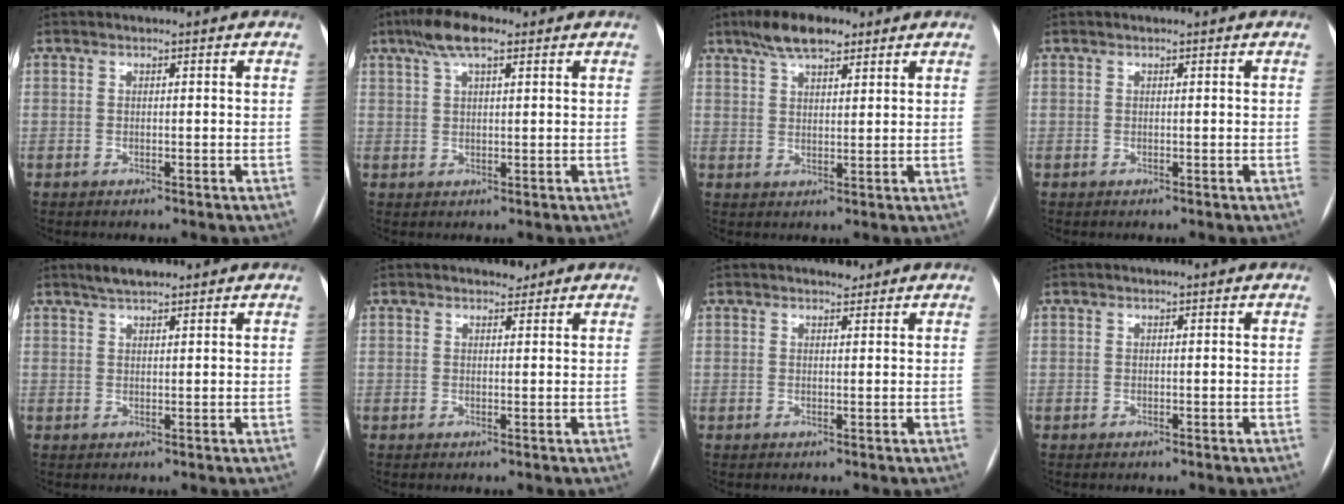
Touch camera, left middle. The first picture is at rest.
{"total": 6.1, "force": [3.8, 1.6, 4.5], "torque": [-0.095, 0.021, 0.068]}
{"total": 6.9, "force": [4.9, 2.3, 4.3], "torque": [-0.081, 0.016, 0.086]}
{"total": 0.0}
{"total": 3.0, "force": [2.5, 0.7, 1.5], "torque": [-0.034, 0.011, 0.045]}
{"total": 1.6, "force": [1.3, 0.7, 0.3], "torque": [-0.006, -0.001, 0.017]}
{"total": 1.4, "force": [1.2, 0.6, 0.4], "torque": [-0.010, -0.001, 0.017]}
{"total": 0.0}